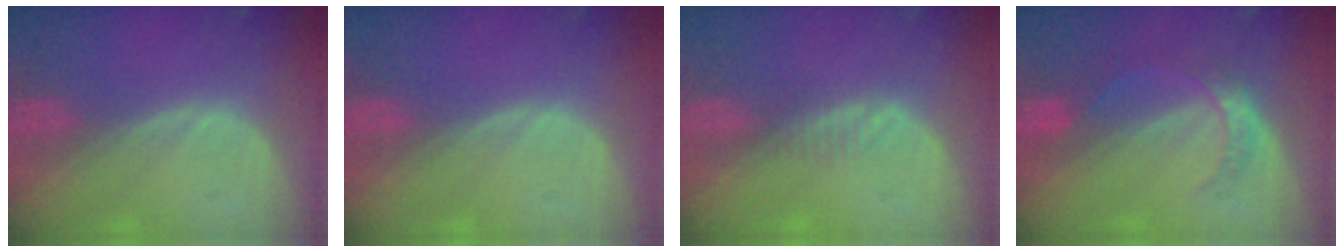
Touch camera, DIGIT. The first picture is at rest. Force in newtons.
{"total": 0.0}
{"total": 1.7, "press": 1.4, "slide": 1.0}
{"total": 5.3, "press": 4.8, "slide": 2.2}